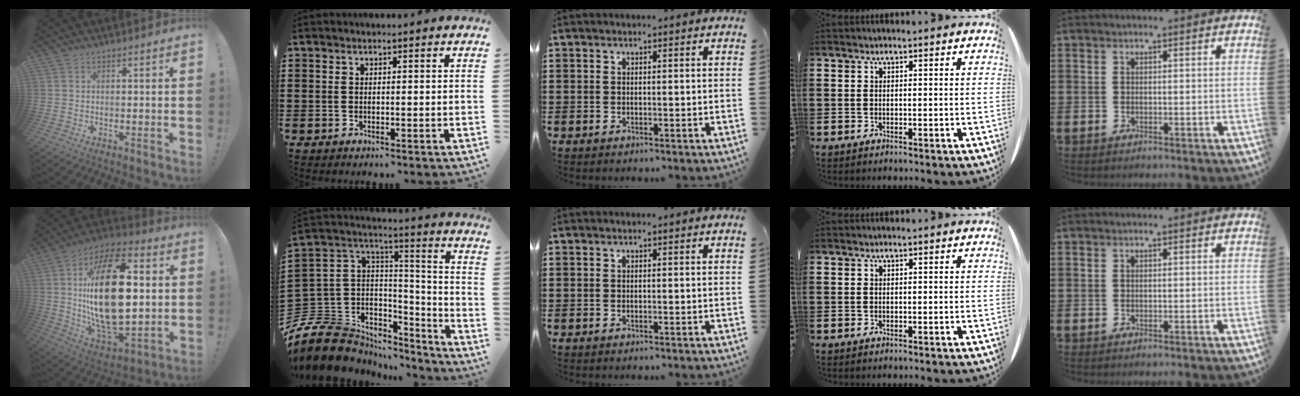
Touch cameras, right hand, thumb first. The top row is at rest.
{"thumb": {"total": 31.2, "force": [3.0, 16.5, 26.3], "torque": [-0.487, -0.014, 0.051]}, "index": {"total": 11.6, "force": [-7.4, 7.8, 4.2], "torque": [-0.130, 0.008, -0.142]}}